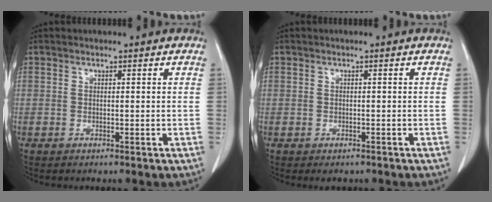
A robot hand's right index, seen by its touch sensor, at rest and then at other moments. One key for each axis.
{"total": 1.4, "fx": -0.7, "fy": 1.1, "fz": 0.4, "tx": -0.003, "ty": 0.002, "tz": -0.004}